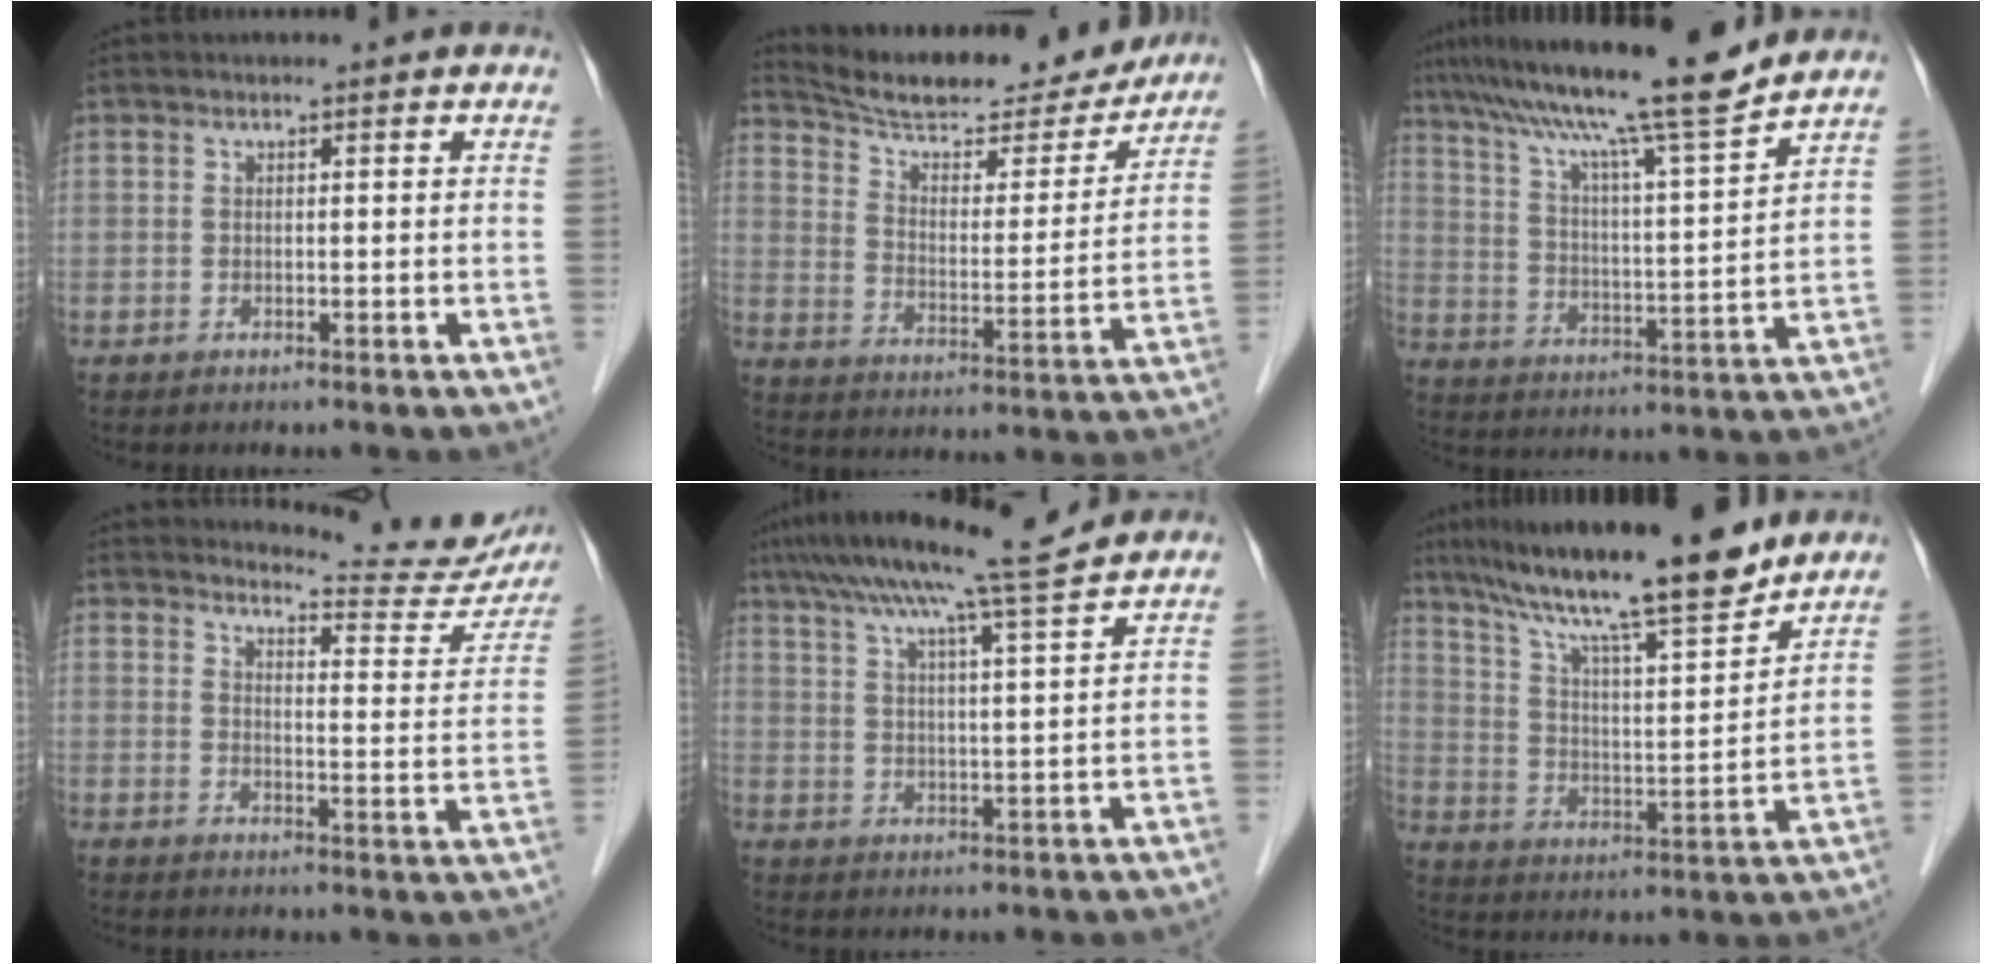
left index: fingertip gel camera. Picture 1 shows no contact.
{"total": 21.5, "force": [19.7, 4.6, 7.4], "torque": [-0.114, -0.010, 0.278]}
{"total": 16.7, "force": [14.0, -0.8, 9.0], "torque": [-0.152, 0.004, 0.220]}
{"total": 14.4, "force": [14.2, 1.4, 2.2], "torque": [-0.014, -0.079, 0.148]}
{"total": 12.7, "force": [10.8, -1.4, 6.6], "torque": [-0.114, 0.012, 0.162]}
{"total": 18.2, "force": [15.0, 1.3, 10.2], "torque": [-0.169, 0.007, 0.249]}